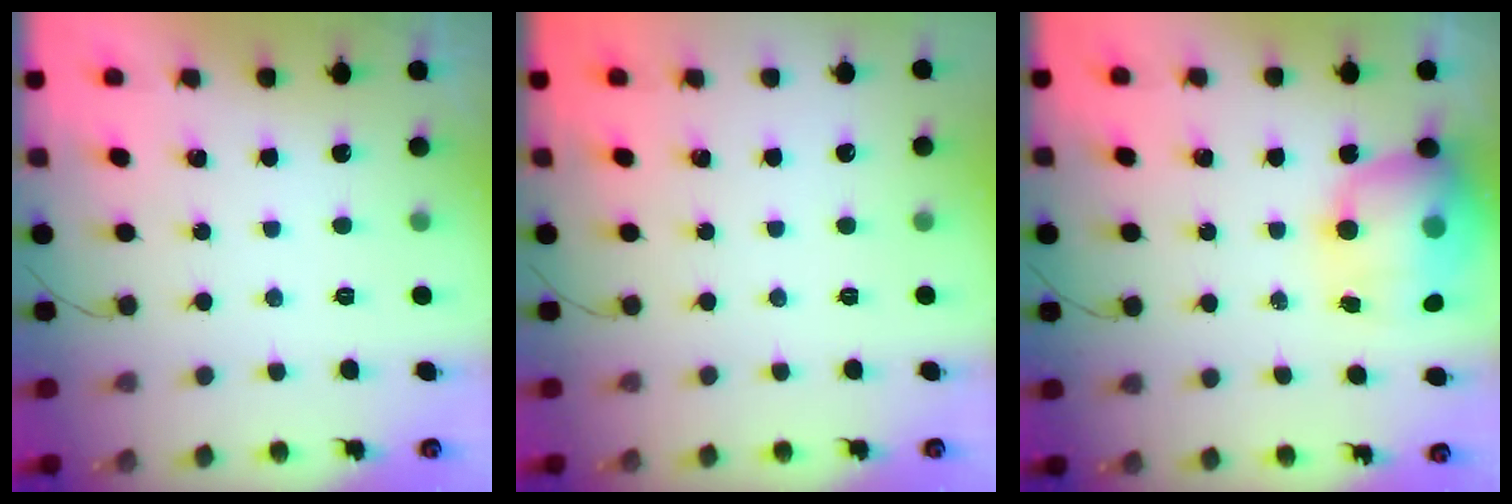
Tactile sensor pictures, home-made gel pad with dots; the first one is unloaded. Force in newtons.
{"total": 0.0}
{"total": 14.7, "press": 14.2, "slide": 3.5}